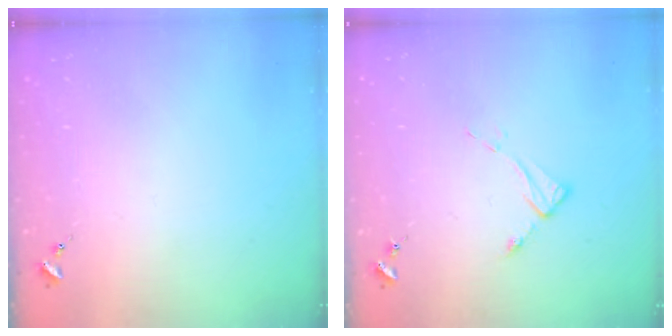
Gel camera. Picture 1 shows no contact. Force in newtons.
{"total": 5.3, "press": 5.2, "slide": 0.1}